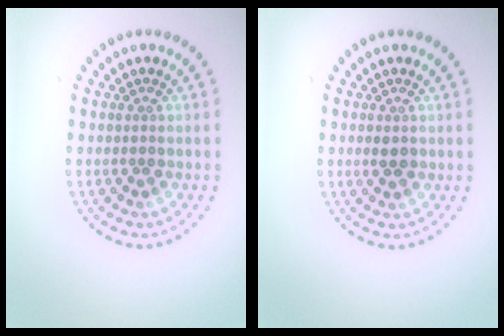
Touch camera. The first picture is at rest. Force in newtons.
{"total": 1.0, "press": 1.0, "slide": 0.1}